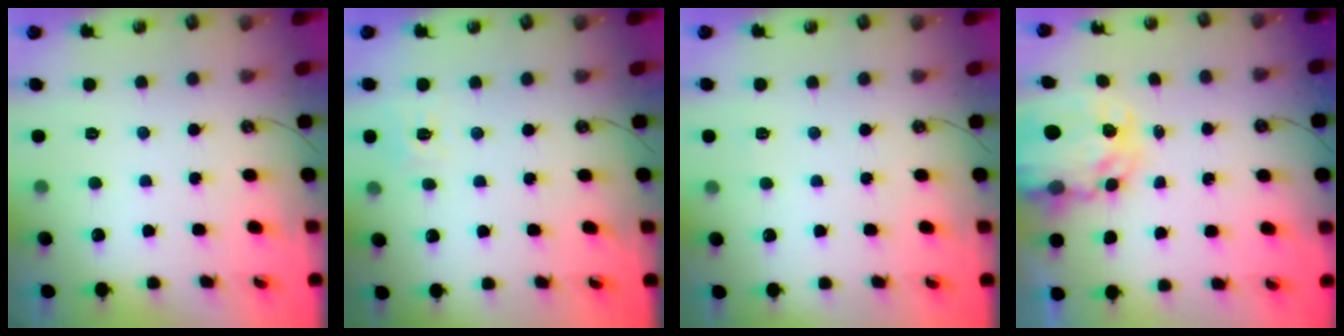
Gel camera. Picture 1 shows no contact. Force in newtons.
{"total": 6.5, "press": 6.5, "slide": 0.7}
{"total": 2.5, "press": 2.5, "slide": 0.4}
{"total": 7.7, "press": 7.6, "slide": 0.7}